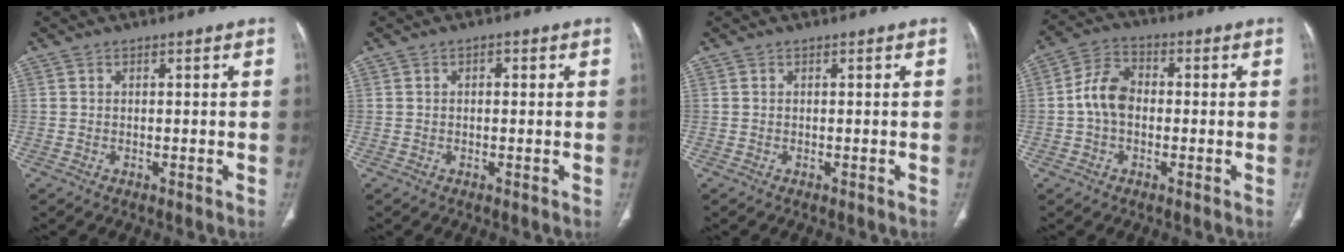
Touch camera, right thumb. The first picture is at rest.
{"total": 1.2, "force": [0.4, 0.7, 0.9], "torque": [-0.014, 0.005, 0.006]}
{"total": 0.0}
{"total": 7.5, "force": [-0.5, 5.3, 5.2], "torque": [-0.092, 0.022, -0.020]}